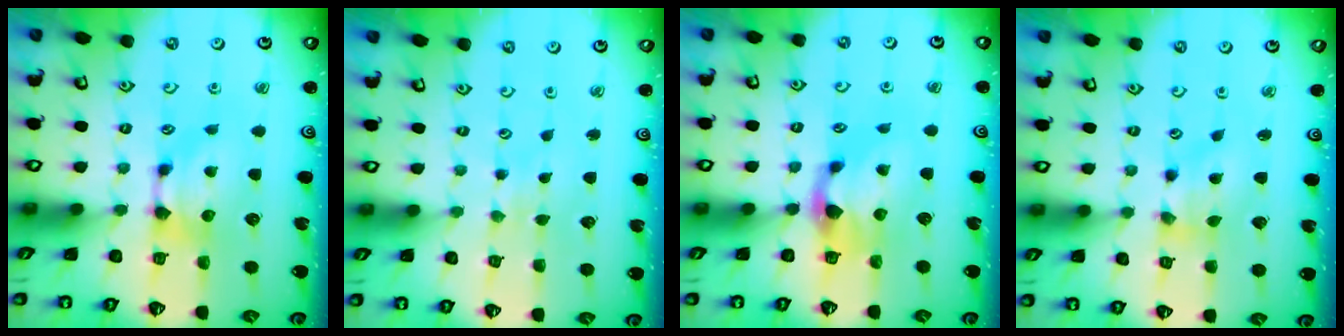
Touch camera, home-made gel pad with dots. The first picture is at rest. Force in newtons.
{"total": 3.7, "press": 3.7, "slide": 0.0}
{"total": 1.5, "press": 0.4, "slide": 1.4}
{"total": 2.4, "press": 1.9, "slide": 1.4}